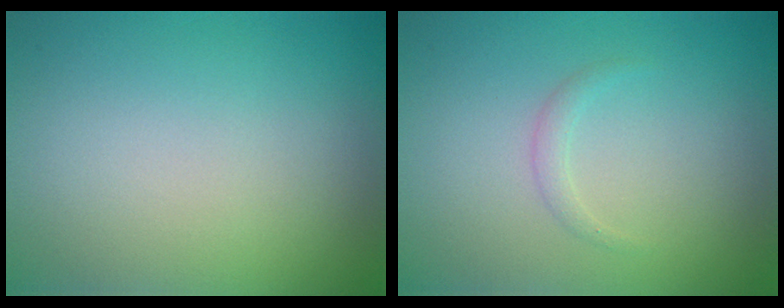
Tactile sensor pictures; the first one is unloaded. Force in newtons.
{"total": 0.8, "press": 0.8, "slide": 0.1}